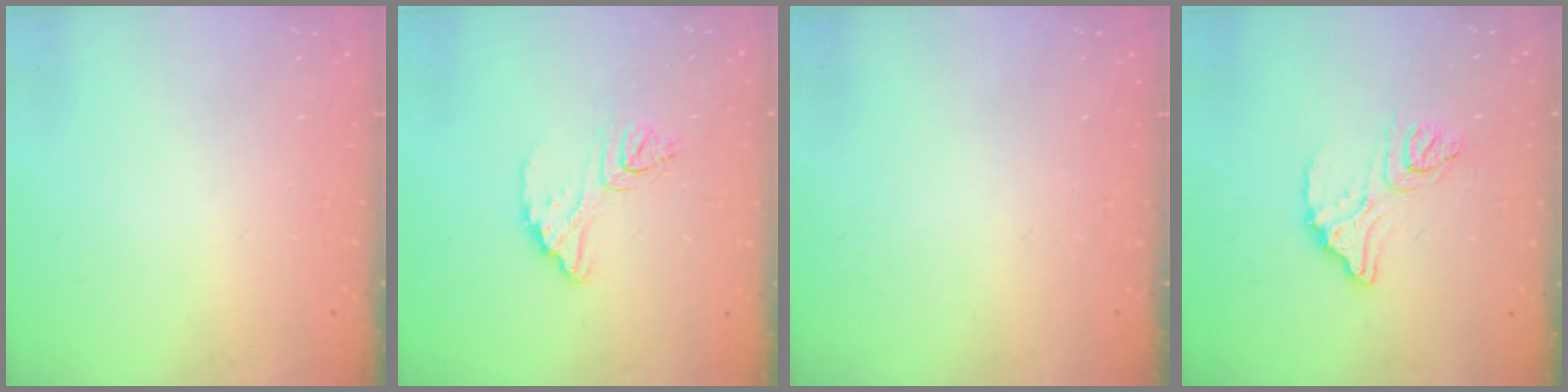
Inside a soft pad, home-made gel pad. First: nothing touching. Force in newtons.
{"total": 11.2, "press": 11.2, "slide": 0.9}
{"total": 0.0}
{"total": 12.9, "press": 12.9, "slide": 1.0}